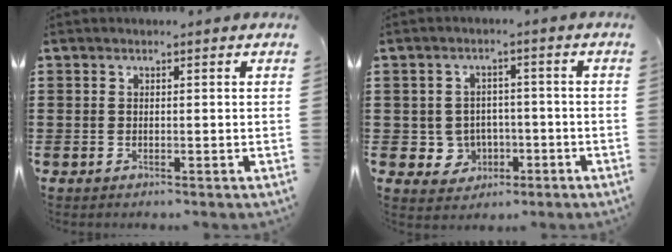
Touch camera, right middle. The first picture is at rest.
{"total": 3.7, "force": [-0.9, 3.5, 0.8], "torque": [-0.030, 0.008, -0.020]}